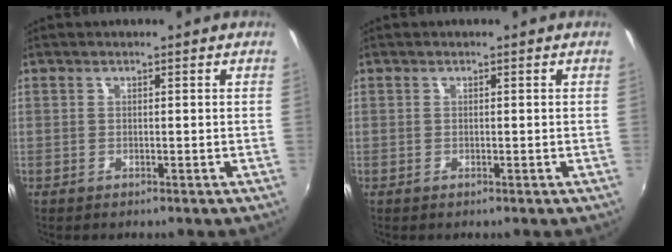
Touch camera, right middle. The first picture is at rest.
{"total": 0.0}